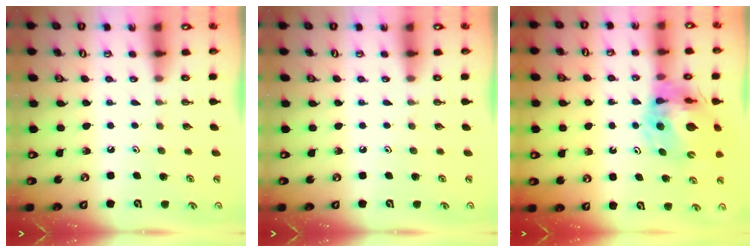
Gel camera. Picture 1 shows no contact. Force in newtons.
{"total": 0.0}
{"total": 16.1, "press": 16.0, "slide": 1.6}